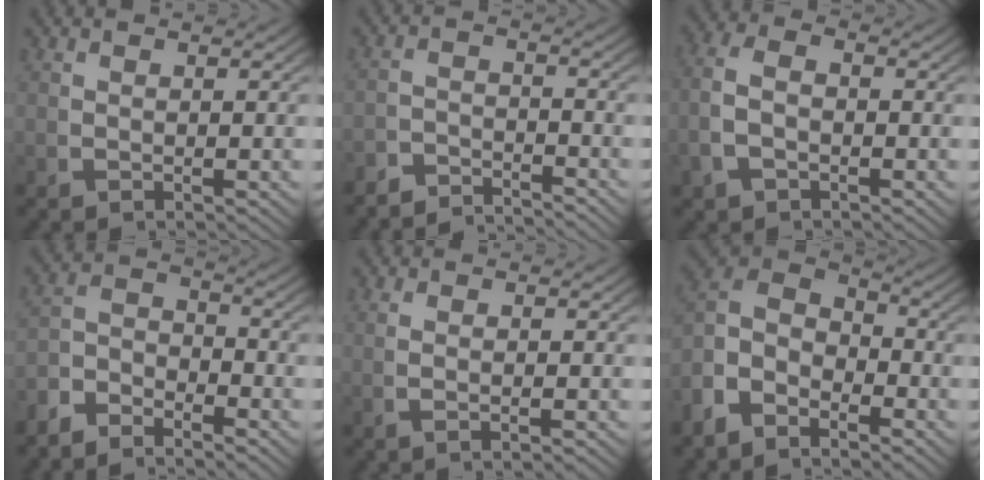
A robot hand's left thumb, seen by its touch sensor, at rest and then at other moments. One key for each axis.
{"total": 4.0, "fx": -4.0, "fy": 0.4, "fz": 0.0, "tx": 0.012, "ty": -0.010, "tz": -0.074}
{"total": 3.7, "fx": -0.5, "fy": 2.6, "fz": 2.6, "tx": -0.070, "ty": -0.002, "tz": -0.008}
{"total": 3.5, "fx": -2.0, "fy": 2.3, "fz": 1.7, "tx": -0.015, "ty": -0.007, "tz": -0.047}
{"total": 1.0, "fx": 0.2, "fy": 0.0, "fz": 1.0, "tx": -0.023, "ty": 0.005, "tz": 0.005}
{"total": 8.1, "fx": 1.2, "fy": 6.1, "fz": 5.1, "tx": -0.099, "ty": 0.008, "tz": -0.002}